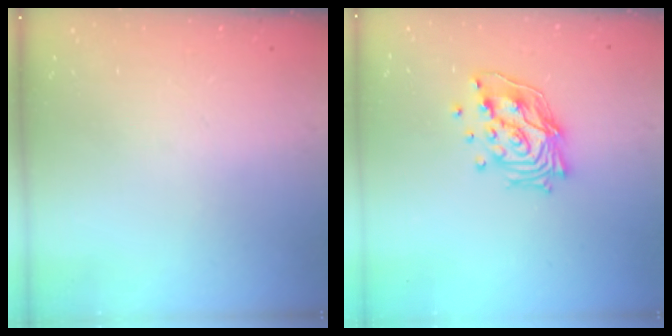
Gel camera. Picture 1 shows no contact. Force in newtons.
{"total": 15.0, "press": 14.9, "slide": 2.0}